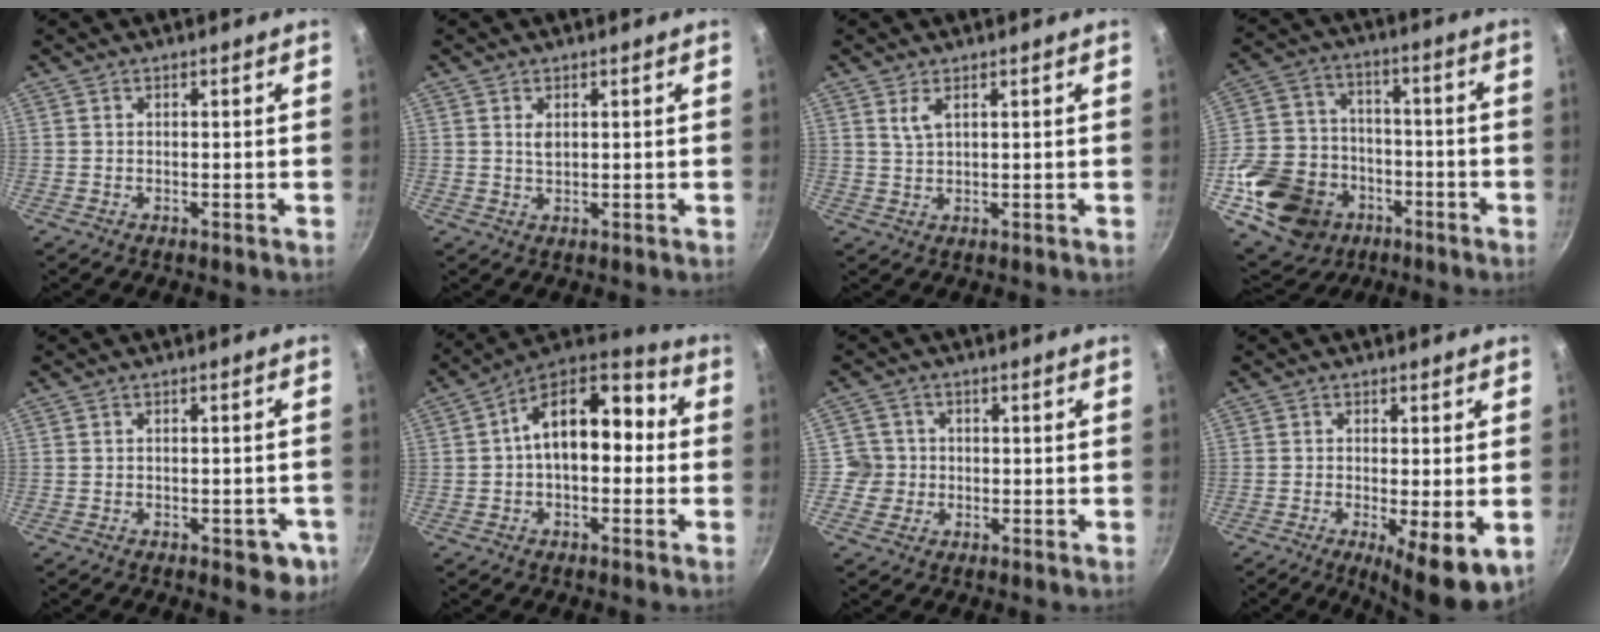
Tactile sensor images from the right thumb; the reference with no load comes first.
{"total": 1.8, "force": [0.6, 1.0, 1.4], "torque": [-0.021, -0.004, 0.016]}
{"total": 2.4, "force": [1.3, 0.9, 1.8], "torque": [-0.040, -0.004, 0.033]}
{"total": 20.7, "force": [-8.3, 16.1, 10.0], "torque": [-0.194, 0.049, -0.136]}
{"total": 4.6, "force": [-2.3, 2.2, 3.4], "torque": [-0.021, 0.011, -0.023]}
{"total": 15.8, "force": [1.0, 9.0, 12.9], "torque": [-0.170, 0.051, 0.002]}
{"total": 3.9, "force": [-0.4, 3.9, -0.2], "torque": [0.031, 0.012, -0.013]}
{"total": 10.4, "force": [-3.8, 2.9, 9.2], "torque": [-0.131, -0.018, -0.052]}